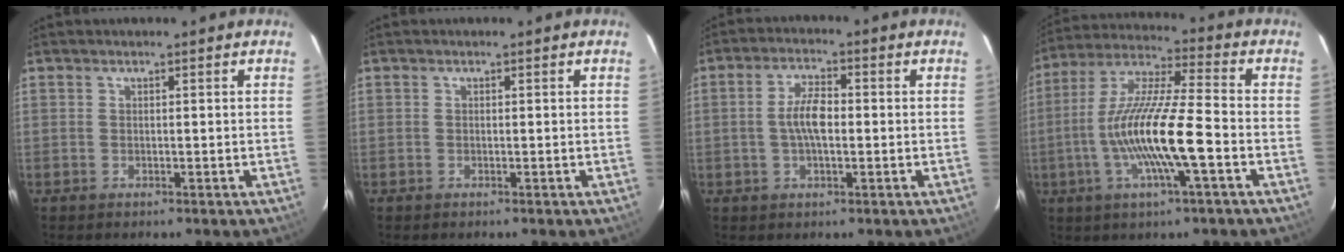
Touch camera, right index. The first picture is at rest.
{"total": 0.0}
{"total": 5.6, "force": [-0.4, 2.2, 5.1], "torque": [-0.100, 0.010, -0.008]}
{"total": 16.0, "force": [-4.3, 1.6, 15.3], "torque": [-0.301, -0.002, -0.086]}